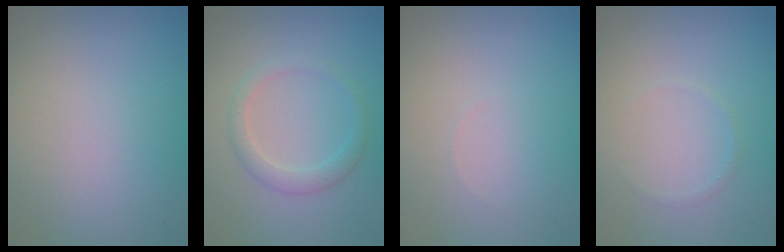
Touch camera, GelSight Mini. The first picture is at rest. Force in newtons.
{"total": 2.0, "press": 2.0, "slide": 0.1}
{"total": 0.0}
{"total": 0.5, "press": 0.5, "slide": 0.0}